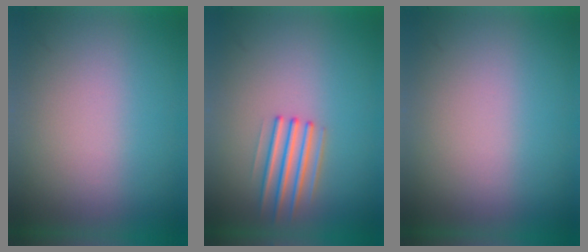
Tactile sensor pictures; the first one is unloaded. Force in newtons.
{"total": 2.2}
{"total": 0.0}